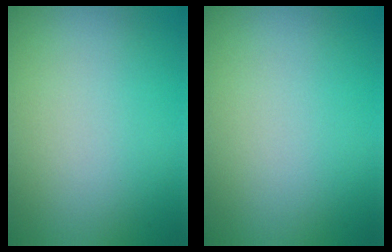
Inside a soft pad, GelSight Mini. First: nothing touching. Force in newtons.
{"total": 0.0}